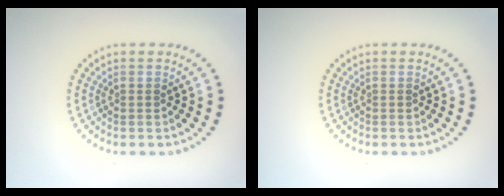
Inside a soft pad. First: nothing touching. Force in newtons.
{"total": 0.0}